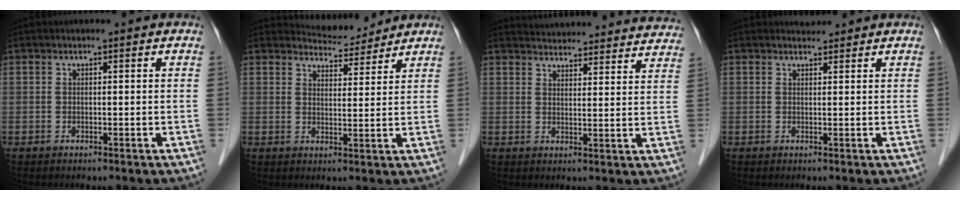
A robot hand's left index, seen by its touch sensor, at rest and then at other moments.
{"total": 3.6, "force": [3.6, 0.4, -0.6], "torque": [-0.002, -0.005, 0.058]}
{"total": 21.9, "force": [21.2, 3.7, 4.2], "torque": [-0.057, -0.028, 0.250]}
{"total": 1.0, "force": [0.9, 0.2, -0.2], "torque": [-0.009, -0.002, 0.015]}